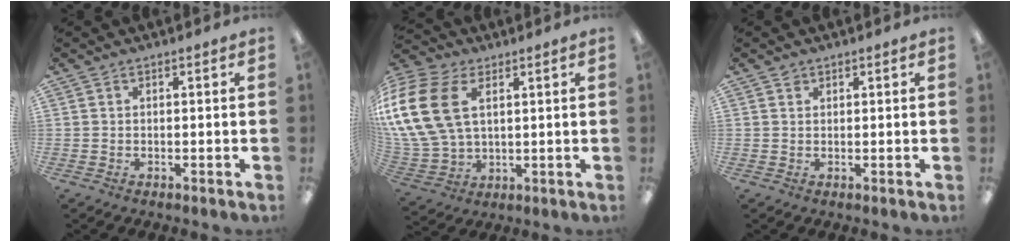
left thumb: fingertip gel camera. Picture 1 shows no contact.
{"total": 19.4, "force": [6.0, 13.0, 13.1], "torque": [-0.315, -0.017, 0.108]}
{"total": 0.9, "force": [0.7, 0.6, 0.1], "torque": [-0.004, 0.001, 0.013]}